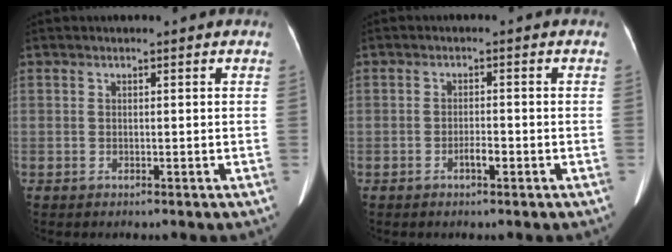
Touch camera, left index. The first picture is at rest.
{"total": 1.8, "force": [-1.1, 0.4, 1.4], "torque": [-0.024, 0.001, -0.019]}